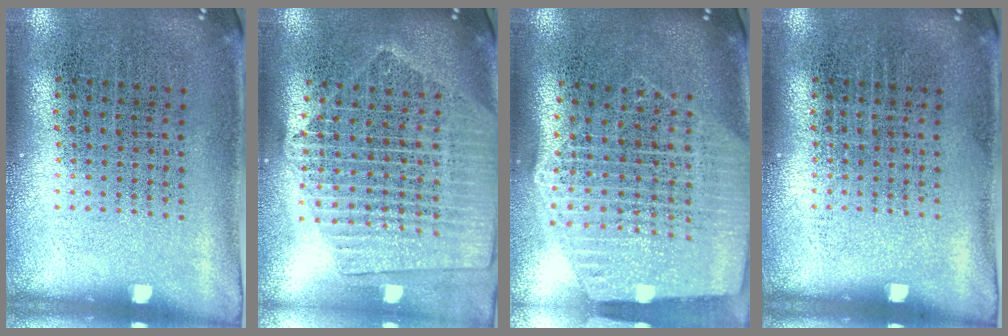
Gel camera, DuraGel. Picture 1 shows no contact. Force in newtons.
{"total": 2.3, "press": 2.1, "slide": 1.1}
{"total": 2.6, "press": 2.2, "slide": 1.4}
{"total": 0.0}